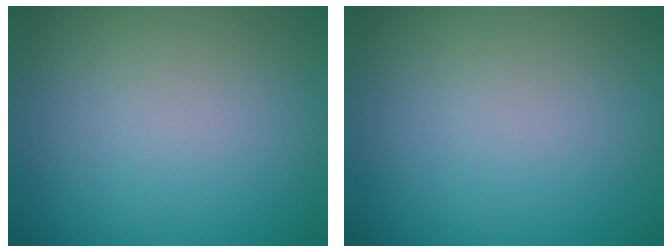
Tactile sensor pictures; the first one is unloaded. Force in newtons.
{"total": 0.0}